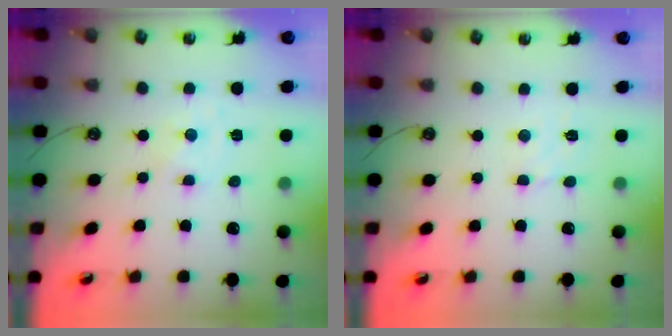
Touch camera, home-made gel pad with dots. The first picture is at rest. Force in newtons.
{"total": 2.5, "press": 2.4, "slide": 0.5}